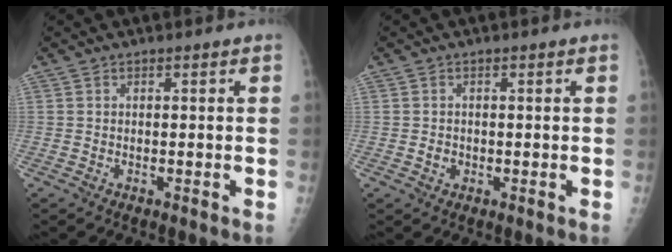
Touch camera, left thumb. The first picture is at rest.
{"total": 1.3, "force": [-0.1, 1.2, 0.5], "torque": [-0.002, 0.003, 0.001]}